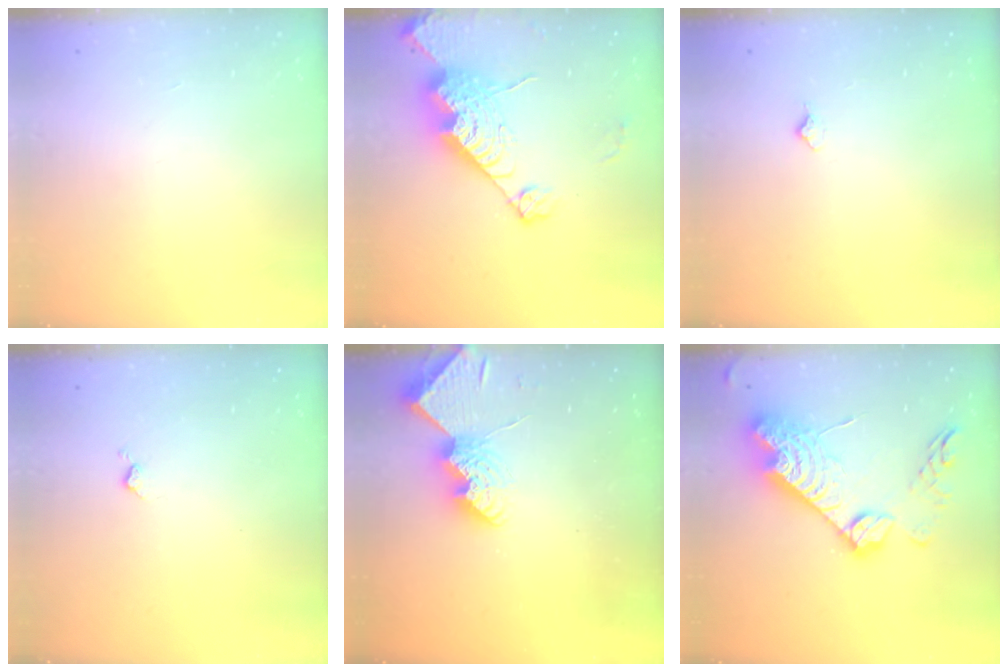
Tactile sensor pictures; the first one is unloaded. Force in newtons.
{"total": 17.6, "press": 17.5, "slide": 1.8}
{"total": 3.9, "press": 3.8, "slide": 0.6}
{"total": 3.3, "press": 3.2, "slide": 0.5}
{"total": 10.1, "press": 10.1, "slide": 0.7}
{"total": 22.6, "press": 22.5, "slide": 2.0}